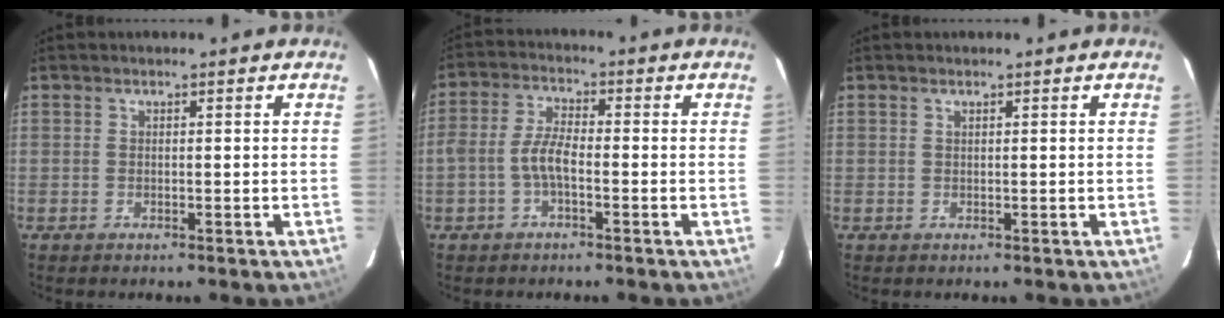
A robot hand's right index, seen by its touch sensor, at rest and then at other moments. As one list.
[{"total": 4.7, "force": [-1.8, 1.8, 4.0], "torque": [-0.089, 0.014, -0.037]}, {"total": 0.0}]